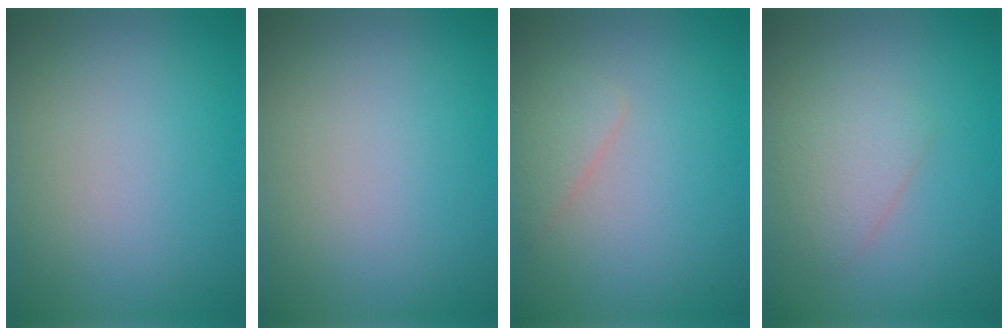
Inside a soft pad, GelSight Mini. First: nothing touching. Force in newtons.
{"total": 0.0}
{"total": 1.7, "press": 1.7, "slide": 0.1}
{"total": 2.3, "press": 2.3, "slide": 0.1}